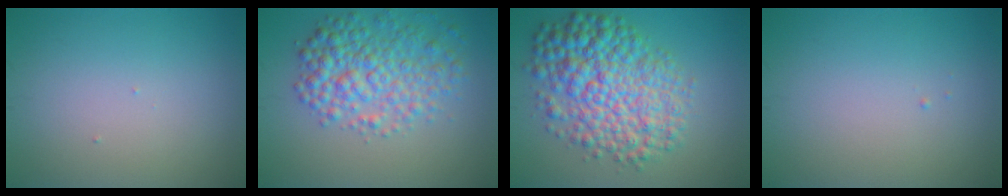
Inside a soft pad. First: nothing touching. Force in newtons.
{"total": 5.8, "press": 5.8, "slide": 0.2}
{"total": 8.9, "press": 8.9, "slide": 0.1}
{"total": 0.0}